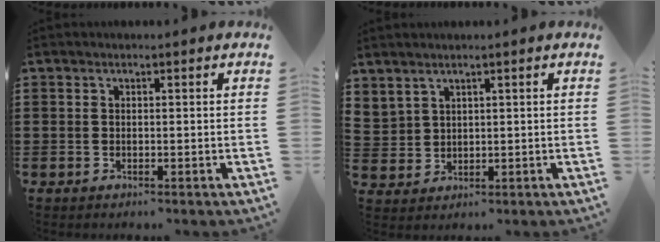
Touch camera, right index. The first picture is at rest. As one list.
[{"total": 2.2, "force": [2.0, 0.9, 0.0], "torque": [-0.009, 0.001, 0.040]}]